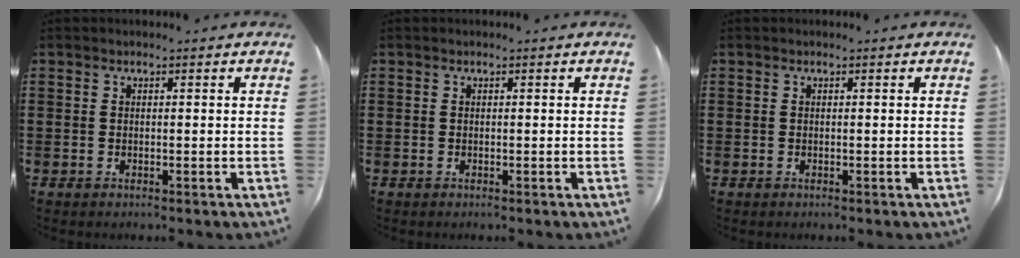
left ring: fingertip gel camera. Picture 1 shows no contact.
{"total": 0.0}
{"total": 0.0}